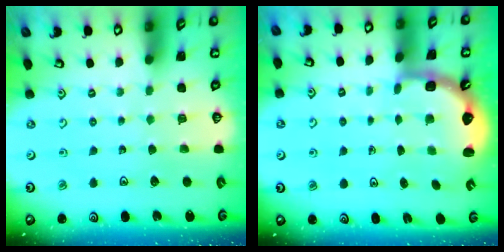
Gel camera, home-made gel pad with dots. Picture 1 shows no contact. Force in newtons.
{"total": 2.6, "press": 2.3, "slide": 1.3}